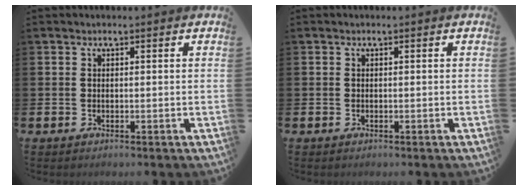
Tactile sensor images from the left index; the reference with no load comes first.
{"total": 0.0}